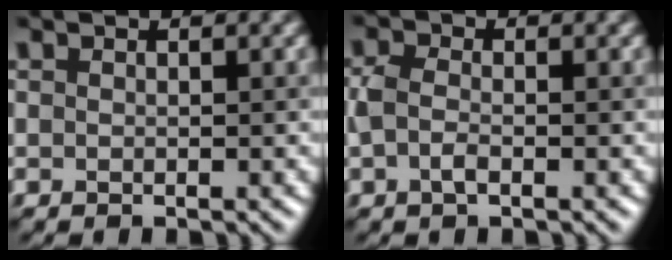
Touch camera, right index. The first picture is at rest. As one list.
[{"total": 1.7, "force": [-0.6, 1.0, 1.1], "torque": [-0.028, 0.010, -0.009]}]